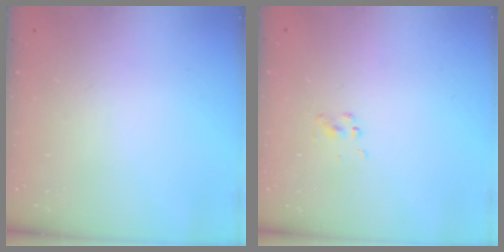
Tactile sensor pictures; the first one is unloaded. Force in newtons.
{"total": 1.5, "press": 1.5, "slide": 0.1}